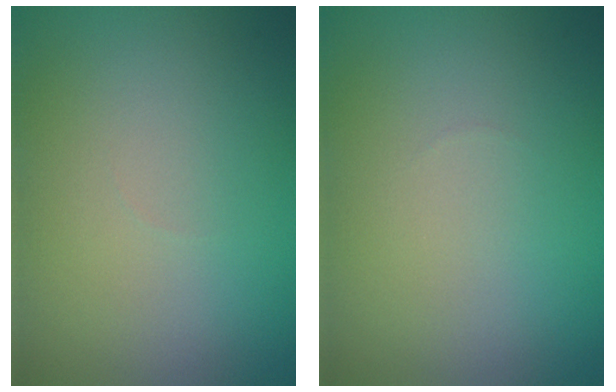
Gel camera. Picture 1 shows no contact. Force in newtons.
{"total": 0.0}